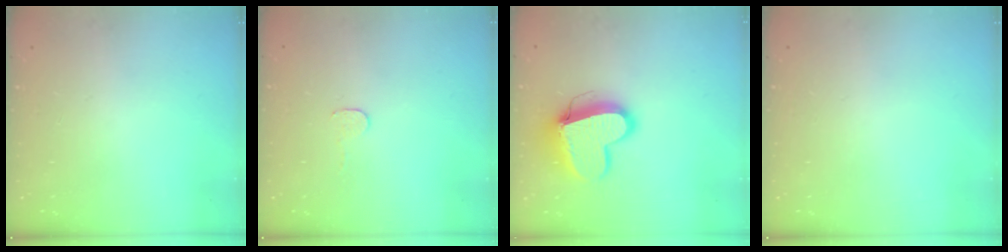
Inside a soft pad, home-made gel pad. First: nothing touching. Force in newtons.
{"total": 2.7, "press": 2.7, "slide": 0.2}
{"total": 13.3, "press": 13.2, "slide": 1.3}
{"total": 0.0}